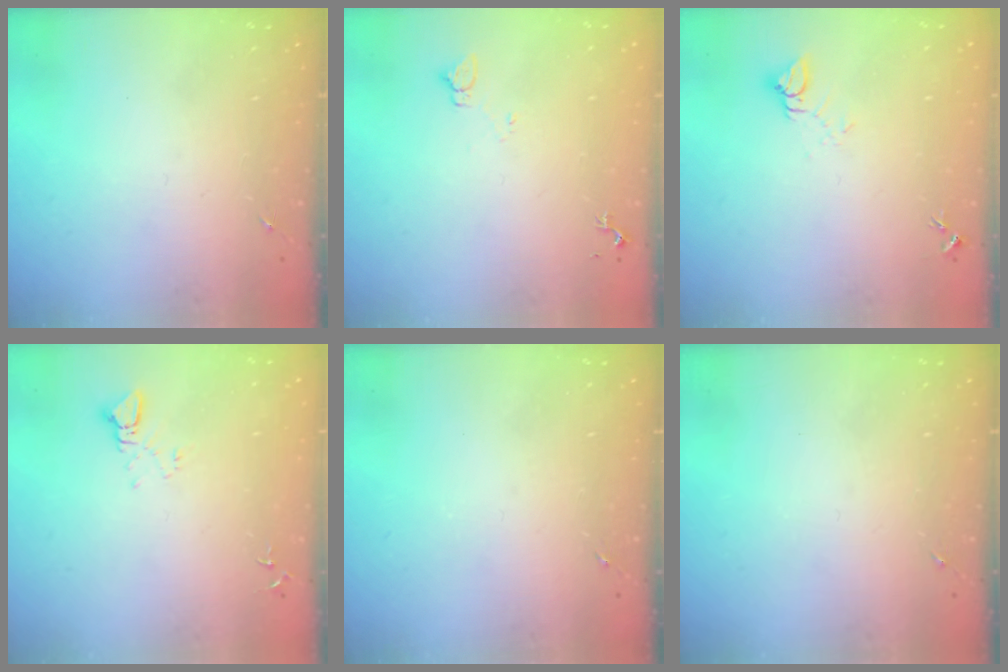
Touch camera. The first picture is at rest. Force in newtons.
{"total": 5.1, "press": 5.1, "slide": 0.5}
{"total": 4.8, "press": 4.8, "slide": 0.4}
{"total": 2.7, "press": 2.7, "slide": 0.1}
{"total": 0.0}
{"total": 0.0}